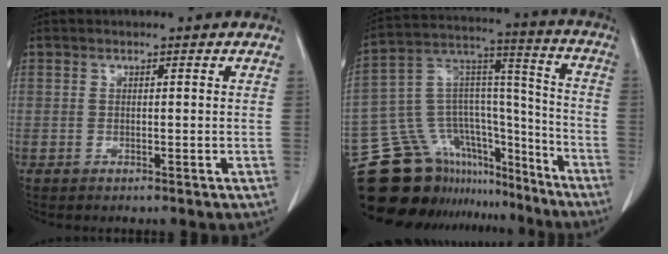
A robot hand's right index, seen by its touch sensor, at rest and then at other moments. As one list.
[{"total": 24.3, "force": [-20.0, 11.4, 7.5], "torque": [-0.172, 0.053, -0.315]}]